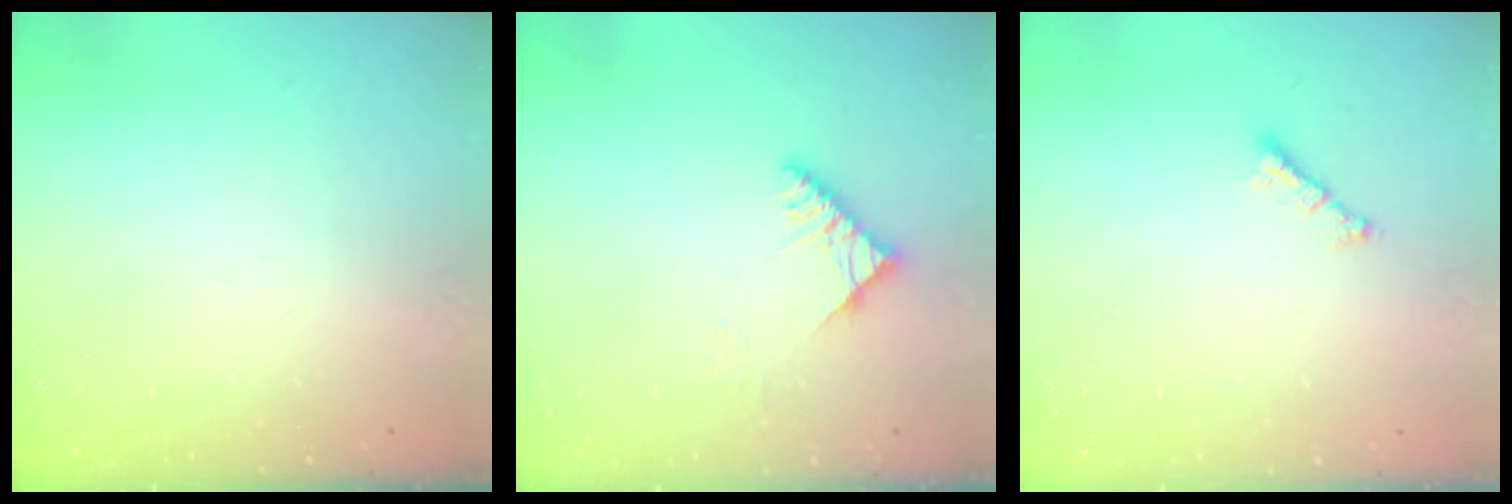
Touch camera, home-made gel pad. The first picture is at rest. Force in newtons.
{"total": 4.7, "press": 4.7, "slide": 0.9}
{"total": 0.8, "press": 0.7, "slide": 0.4}